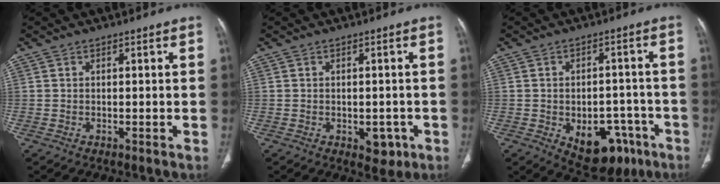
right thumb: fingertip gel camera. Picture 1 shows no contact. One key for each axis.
{"total": 3.8, "fx": -1.4, "fy": 2.5, "fz": 2.5, "tx": -0.011, "ty": 0.003, "tz": -0.010}
{"total": 13.0, "fx": -5.9, "fy": 8.2, "fz": 8.2, "tx": -0.081, "ty": 0.035, "tz": -0.068}